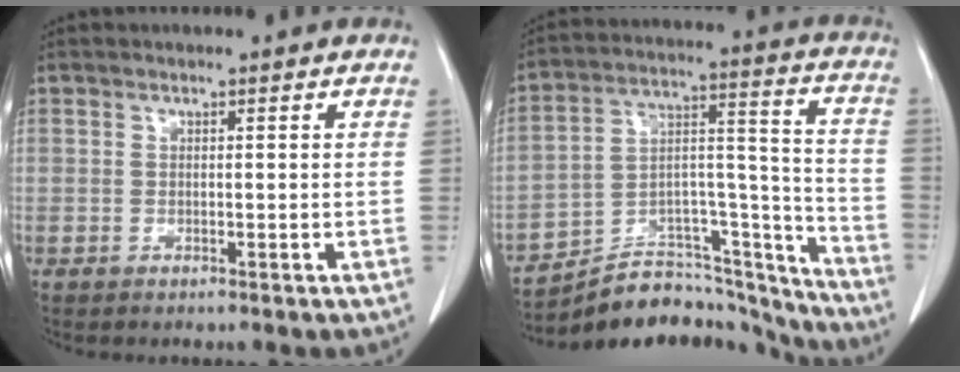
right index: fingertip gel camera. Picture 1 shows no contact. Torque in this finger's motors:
{"motor_torque": [-1.20, -0.94, -1.06, -0.21]}